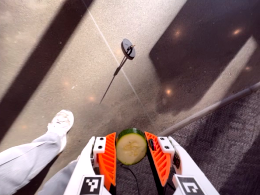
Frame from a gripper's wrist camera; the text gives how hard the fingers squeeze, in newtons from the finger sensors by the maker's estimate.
{"total": 12.6, "left": 12.9, "right": 12.2}